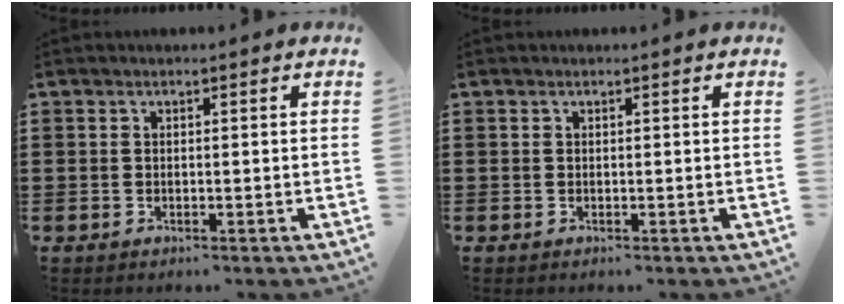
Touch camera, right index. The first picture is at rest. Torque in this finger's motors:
{"motor_torque": [0.01, 0.01, 0.00, 0.00]}